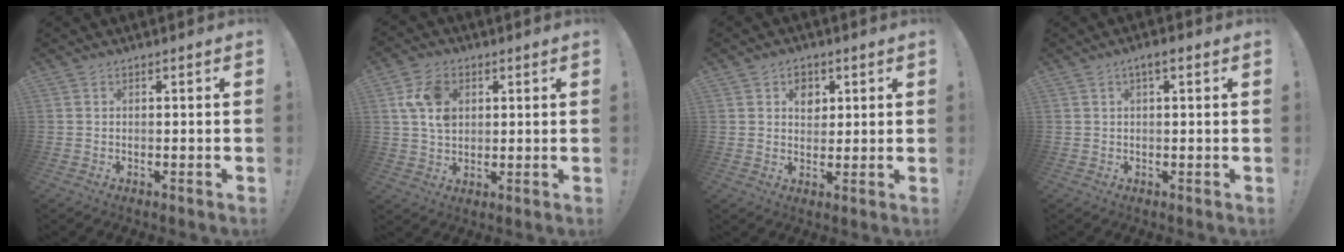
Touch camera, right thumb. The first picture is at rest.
{"total": 10.5, "force": [3.3, 7.5, 6.5], "torque": [-0.112, 0.004, 0.062]}
{"total": 5.4, "force": [2.2, 4.5, 2.1], "torque": [-0.016, -0.011, 0.037]}
{"total": 2.9, "force": [0.9, 0.9, 2.7], "torque": [-0.036, 0.000, 0.011]}